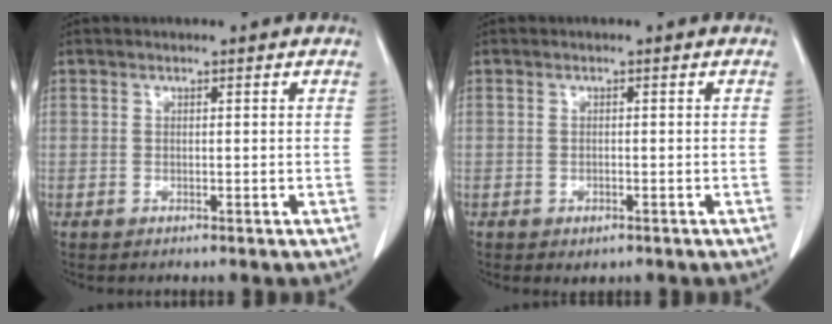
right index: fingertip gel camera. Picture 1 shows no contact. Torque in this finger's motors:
{"motor_torque": [0.35, -0.37, 0.03, 0.01]}